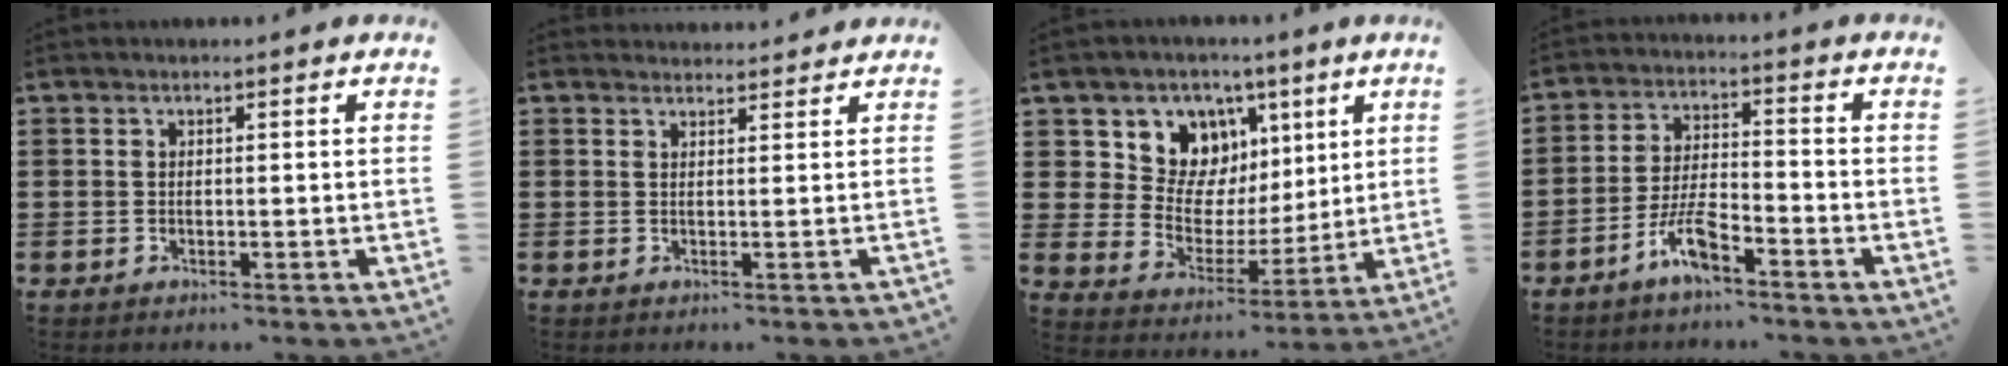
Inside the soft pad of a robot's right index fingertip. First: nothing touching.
{"total": 1.3, "force": [1.2, -0.1, -0.3], "torque": [0.002, 0.001, 0.025]}
{"total": 9.4, "force": [4.8, 7.6, 2.8], "torque": [-0.092, -0.029, 0.093]}
{"total": 6.2, "force": [-4.3, 1.5, 4.2], "torque": [-0.103, -0.001, -0.086]}